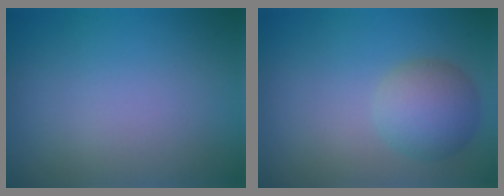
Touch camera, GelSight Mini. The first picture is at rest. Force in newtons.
{"total": 3.9, "press": 3.9, "slide": 0.2}